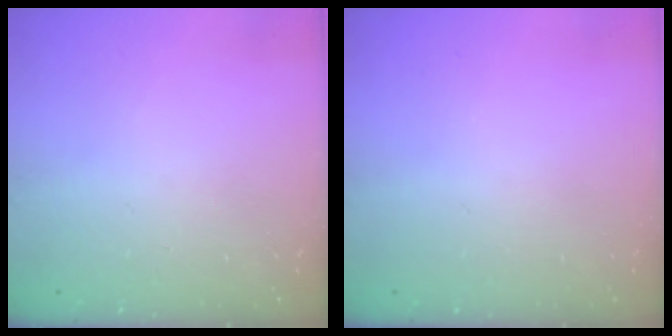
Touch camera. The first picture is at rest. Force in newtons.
{"total": 0.0}